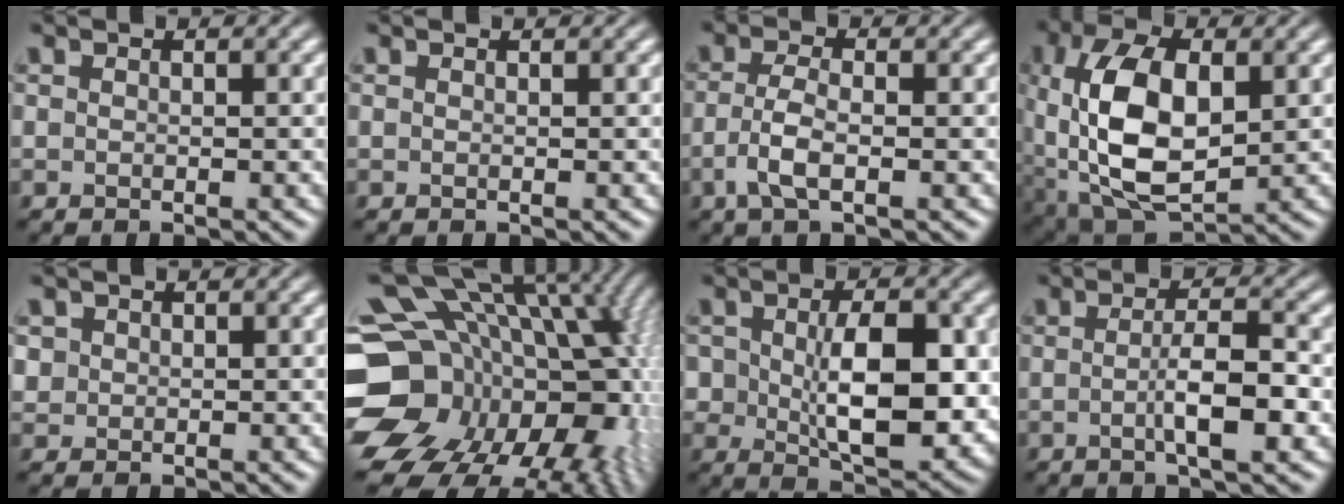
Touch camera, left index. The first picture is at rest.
{"total": 0.0}
{"total": 3.2, "force": [-1.1, 1.1, 2.8], "torque": [-0.067, 0.001, -0.027]}
{"total": 11.6, "force": [0.8, 6.5, 9.6], "torque": [-0.211, -0.003, 0.022]}
{"total": 1.1, "force": [0.2, 1.1, 0.1], "torque": [0.003, -0.003, 0.008]}
{"total": 21.8, "force": [-3.6, 16.3, 14.1], "torque": [-0.225, -0.010, -0.067]}
{"total": 9.0, "force": [-0.1, 5.2, 7.4], "torque": [-0.131, -0.016, 0.009]}
{"total": 4.4, "force": [-0.7, 0.9, 4.3], "torque": [-0.071, 0.000, -0.014]}